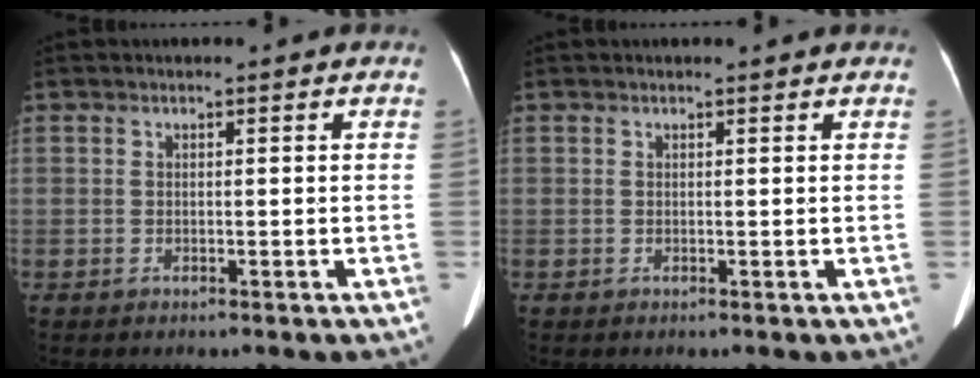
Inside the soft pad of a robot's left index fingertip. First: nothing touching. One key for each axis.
{"total": 0.9, "fx": 0.9, "fy": 0.1, "fz": 0.3, "tx": -0.010, "ty": 0.003, "tz": 0.011}